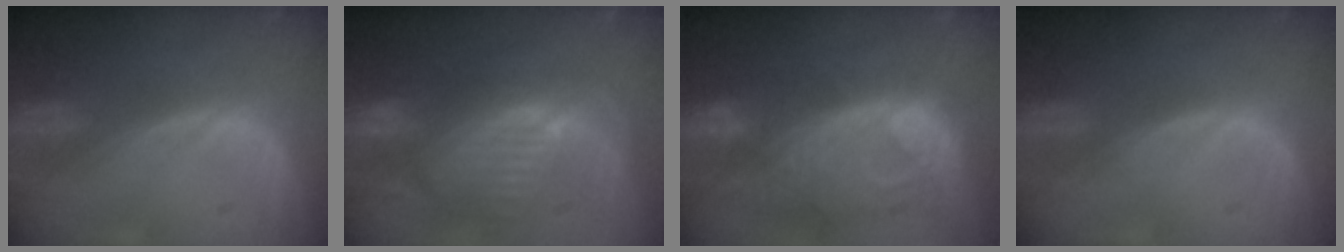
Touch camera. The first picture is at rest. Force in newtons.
{"total": 10.9, "press": 9.6, "slide": 5.3}
{"total": 12.1, "press": 10.5, "slide": 6.1}
{"total": 0.0}